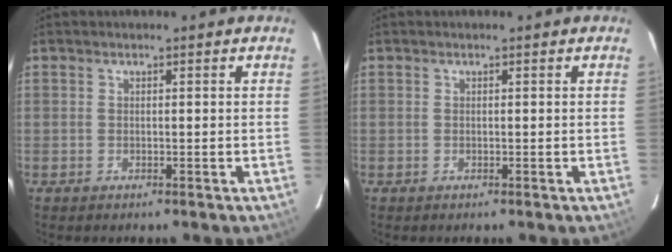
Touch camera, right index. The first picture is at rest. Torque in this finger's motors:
{"motor_torque": [0.00, 0.00, 0.00, 0.00]}